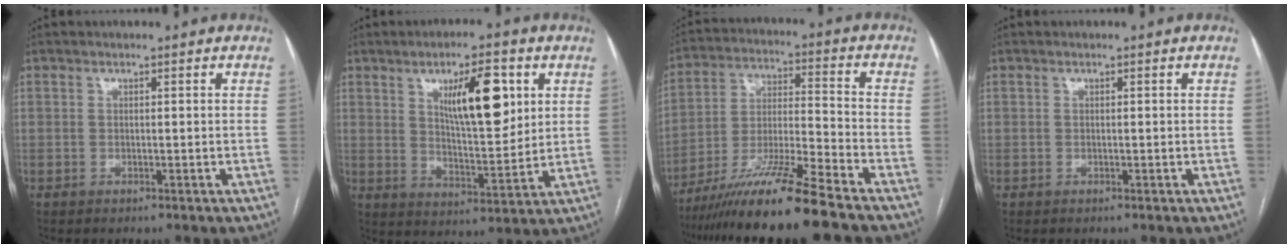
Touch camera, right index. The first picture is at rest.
{"total": 11.8, "force": [4.5, 3.2, 10.4], "torque": [-0.169, 0.001, 0.078]}
{"total": 15.1, "force": [-11.8, -1.2, 9.4], "torque": [-0.173, -0.022, -0.212]}
{"total": 0.0}